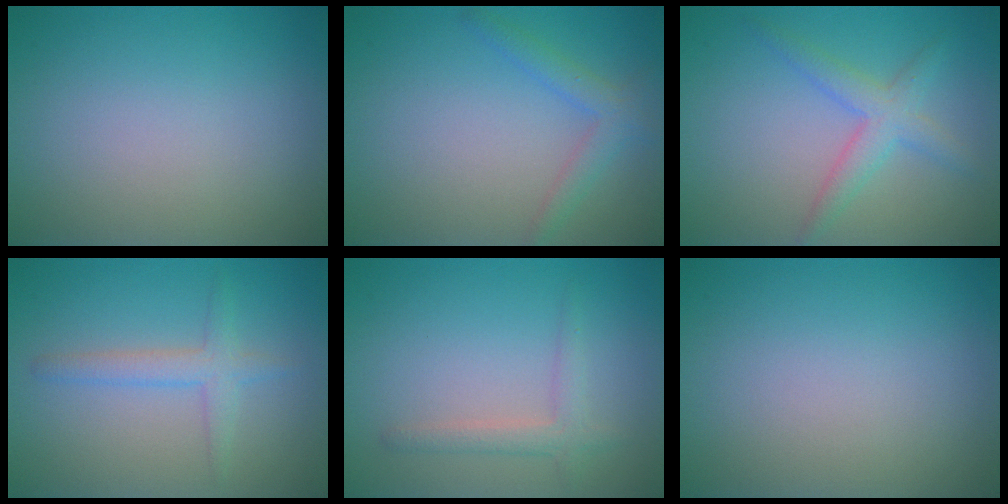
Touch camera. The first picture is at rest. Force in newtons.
{"total": 2.2, "press": 2.2, "slide": 0.0}
{"total": 2.9, "press": 2.9, "slide": 0.1}
{"total": 2.3, "press": 2.3, "slide": 0.1}
{"total": 2.0, "press": 1.9, "slide": 0.1}
{"total": 0.0}